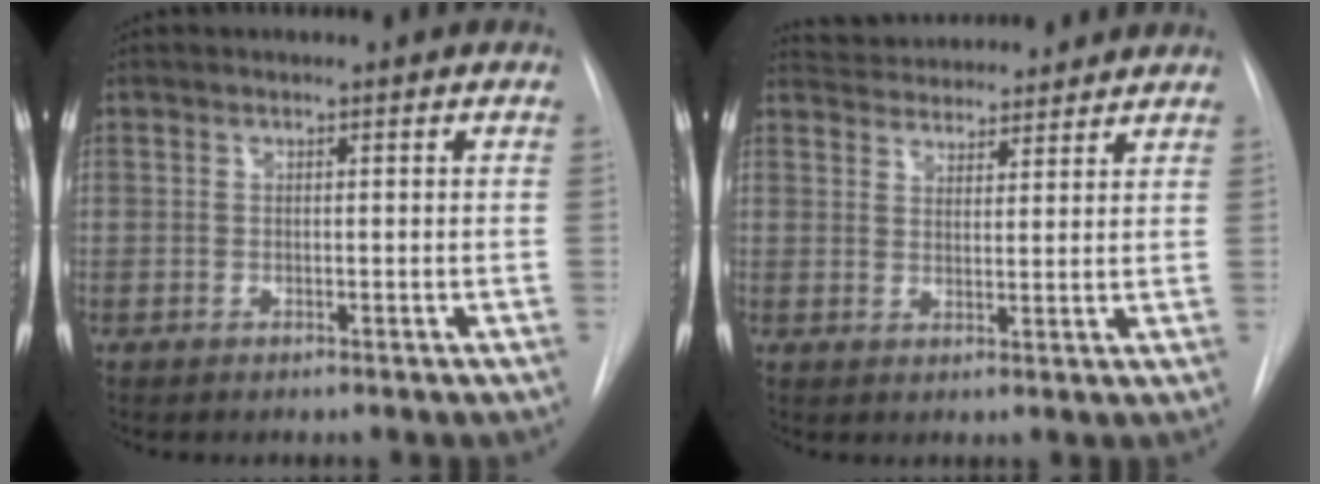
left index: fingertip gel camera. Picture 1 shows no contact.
{"total": 11.0, "force": [10.4, 2.5, 2.2], "torque": [-0.028, 0.024, 0.148]}